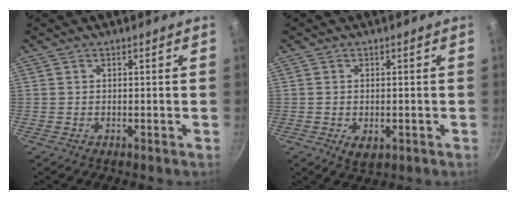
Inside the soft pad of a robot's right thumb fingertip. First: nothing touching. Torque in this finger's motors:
{"motor_torque": [-0.22, 0.21, 0.16, 0.34, 0.01]}